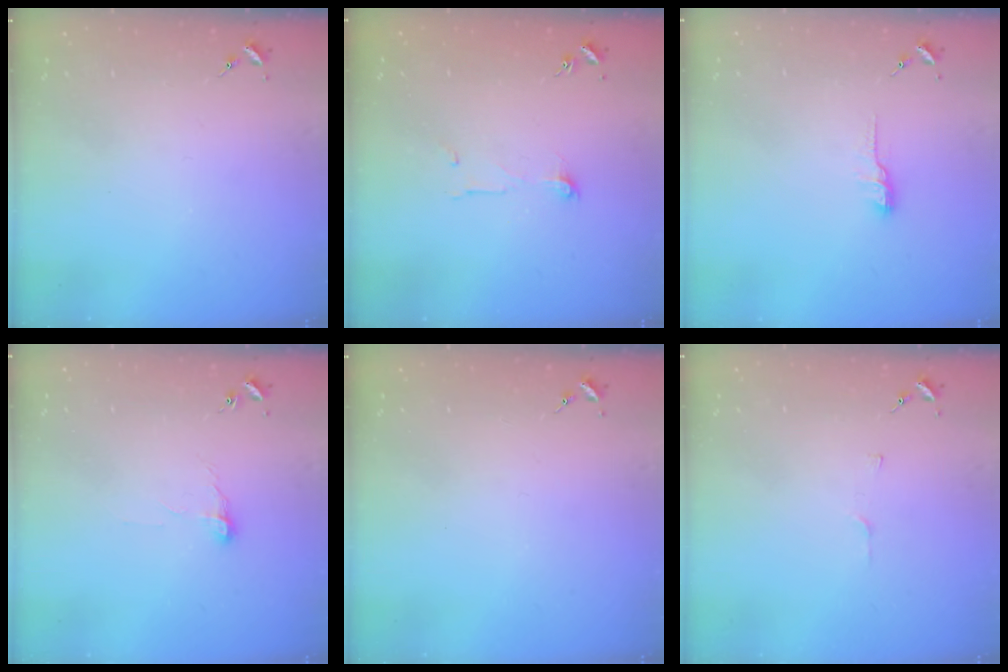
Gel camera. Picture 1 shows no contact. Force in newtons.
{"total": 4.3, "press": 4.3, "slide": 0.4}
{"total": 7.6, "press": 7.6, "slide": 0.5}
{"total": 7.0, "press": 7.0, "slide": 0.6}
{"total": 0.0}
{"total": 3.6, "press": 3.6, "slide": 0.4}